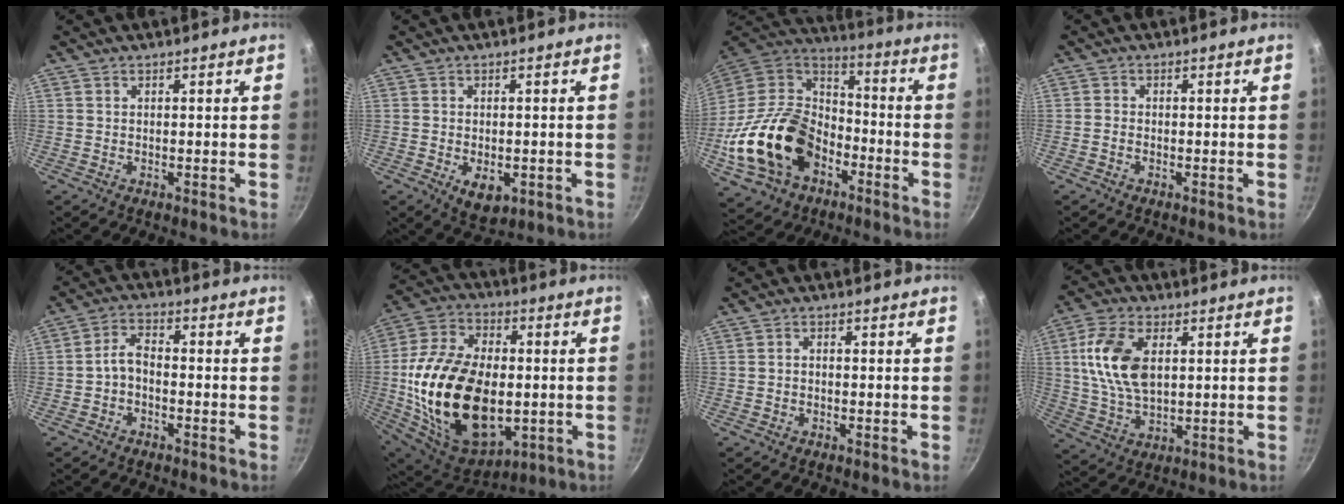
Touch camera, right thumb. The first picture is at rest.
{"total": 5.5, "force": [-1.6, 3.4, 4.1], "torque": [-0.046, -0.004, -0.013]}
{"total": 23.8, "force": [-8.2, 16.6, 14.9], "torque": [-0.260, 0.048, -0.145]}
{"total": 1.0, "force": [-0.6, 0.7, 0.4], "torque": [-0.007, 0.007, -0.014]}
{"total": 4.0, "force": [-1.6, 2.3, 2.8], "torque": [-0.052, 0.030, -0.035]}
{"total": 28.4, "force": [-2.4, 17.7, 22.1], "torque": [-0.399, 0.009, -0.028]}
{"total": 1.0, "force": [-0.5, 0.6, 0.5], "torque": [-0.012, 0.008, -0.009]}
{"total": 12.9, "force": [2.6, 7.5, 10.1], "torque": [-0.184, -0.001, 0.048]}